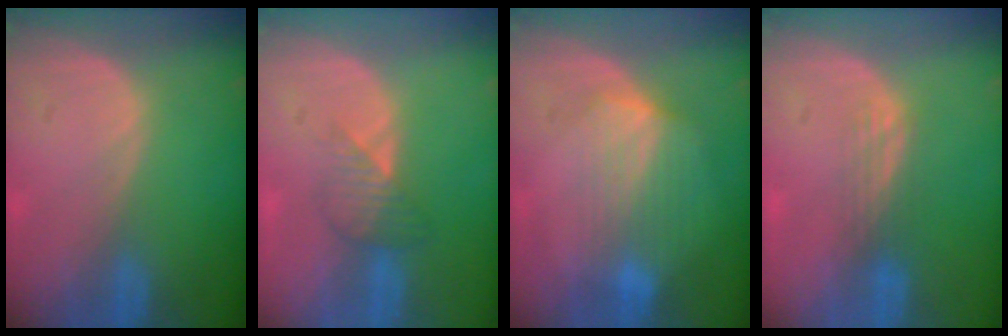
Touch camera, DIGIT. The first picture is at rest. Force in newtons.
{"total": 3.4, "press": 3.2, "slide": 1.2}
{"total": 7.1, "press": 6.4, "slide": 3.1}
{"total": 2.9, "press": 2.5, "slide": 1.5}